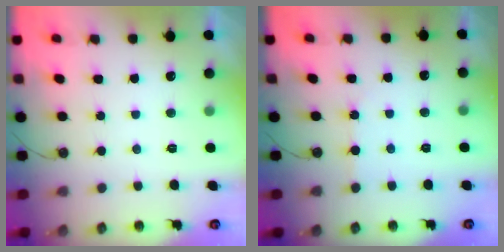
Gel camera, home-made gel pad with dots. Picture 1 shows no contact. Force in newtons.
{"total": 2.3, "press": 2.3, "slide": 0.4}